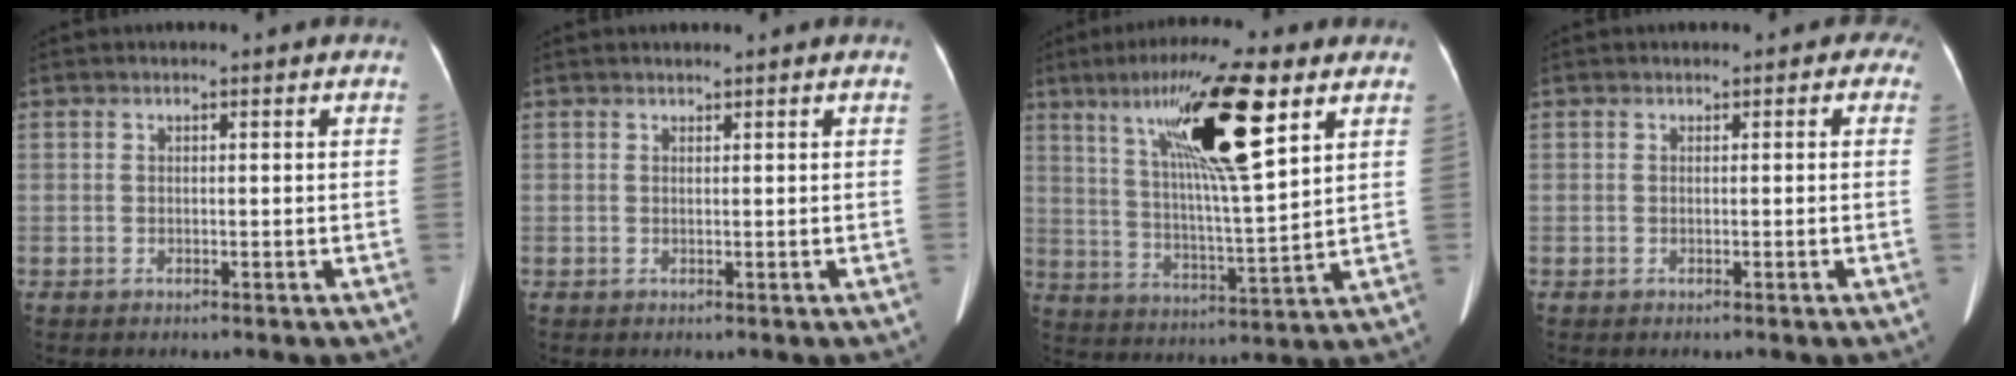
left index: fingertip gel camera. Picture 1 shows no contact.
{"total": 0.6, "force": [0.5, 0.0, 0.2], "torque": [-0.007, 0.004, 0.011]}
{"total": 16.7, "force": [8.3, 1.1, 14.5], "torque": [-0.258, 0.013, 0.143]}
{"total": 1.1, "force": [0.3, 0.9, 0.7], "torque": [0.003, 0.005, -0.003]}